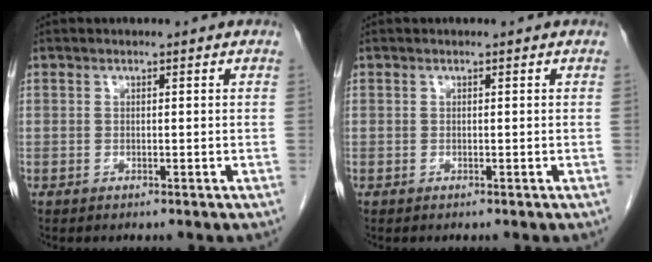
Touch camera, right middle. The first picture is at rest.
{"total": 0.0}